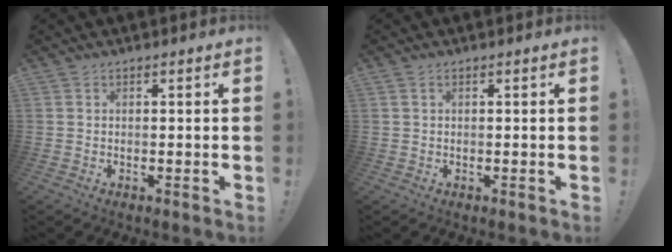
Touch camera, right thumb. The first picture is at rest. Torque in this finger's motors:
{"motor_torque": [-0.27, -0.07, -0.11, -0.21, 0.06]}